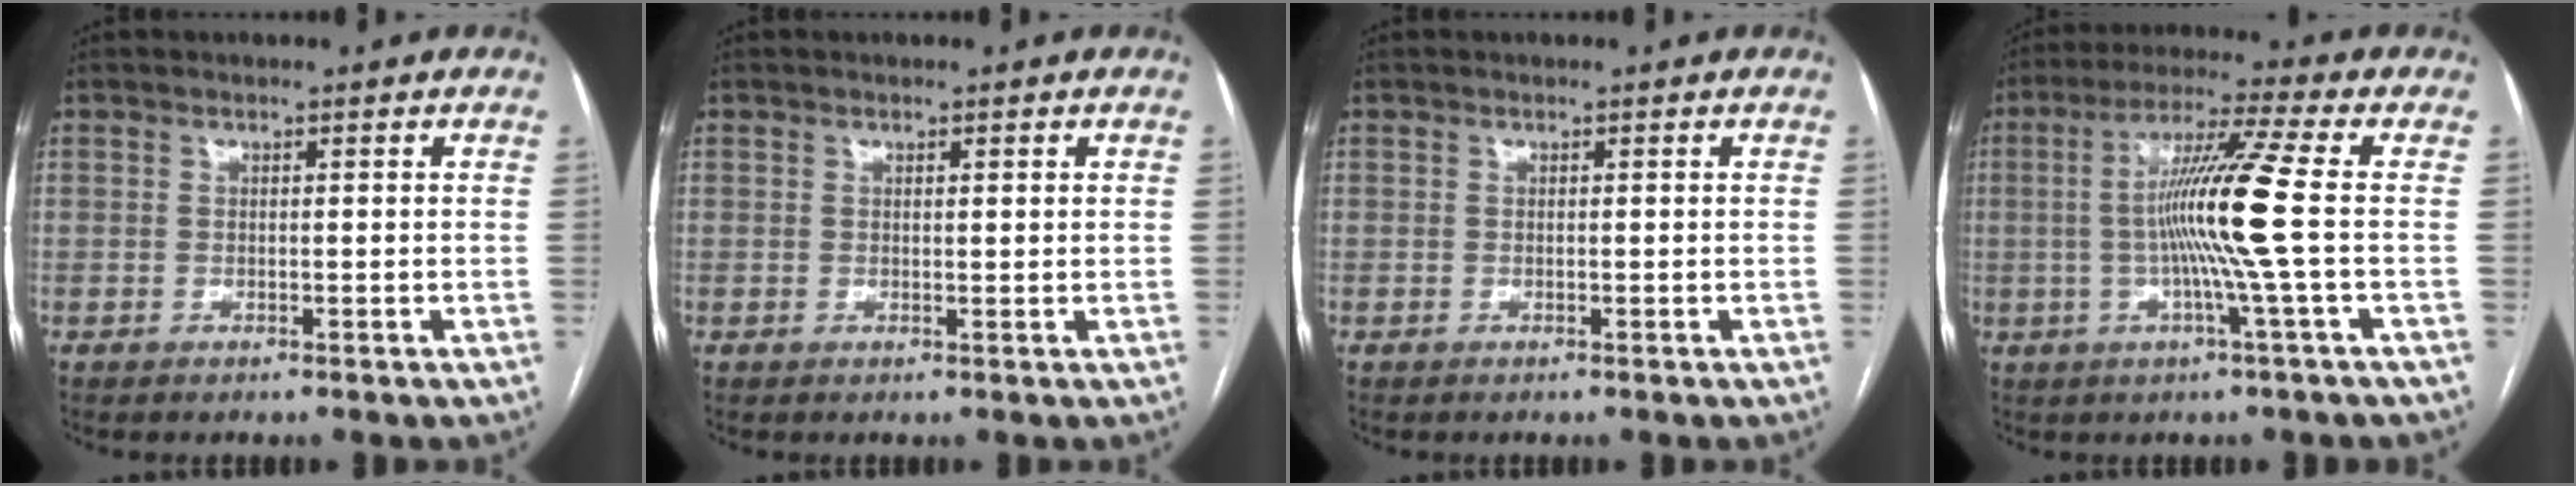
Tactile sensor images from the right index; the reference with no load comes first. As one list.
[{"total": 0.8, "force": [0.4, 0.1, 0.6], "torque": [-0.011, 0.001, 0.005]}, {"total": 0.0}, {"total": 11.6, "force": [-0.7, -2.2, 11.4], "torque": [-0.210, -0.001, -0.016]}]